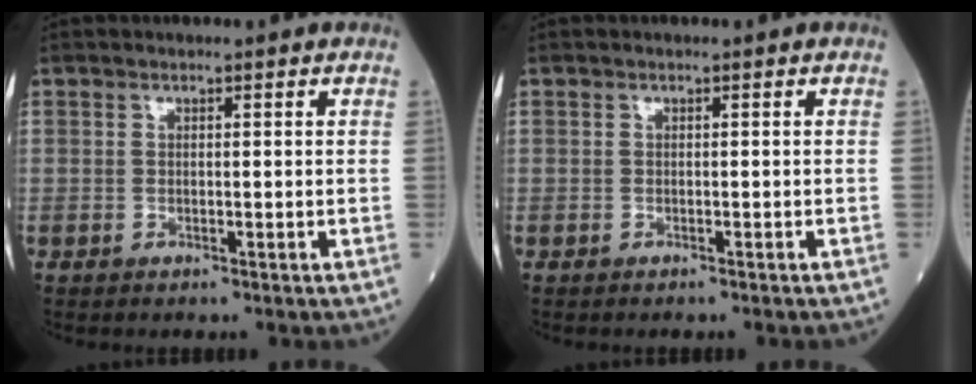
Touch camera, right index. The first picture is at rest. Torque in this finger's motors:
{"motor_torque": [0.09, 0.00, 0.07, 0.02]}